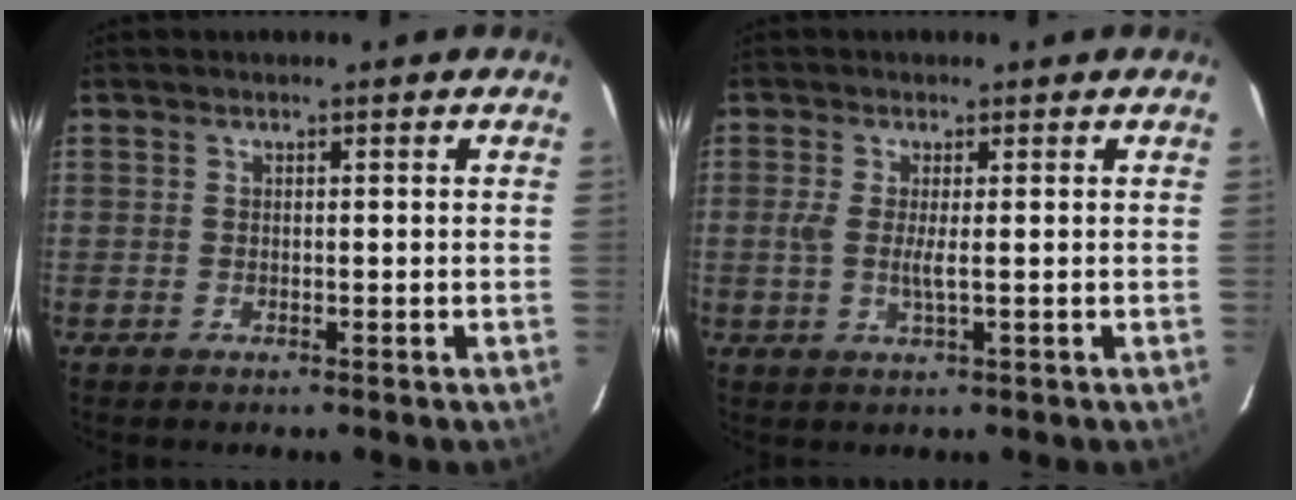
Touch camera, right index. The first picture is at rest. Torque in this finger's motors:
{"motor_torque": [-0.65, 0.19, -0.13, 0.02]}